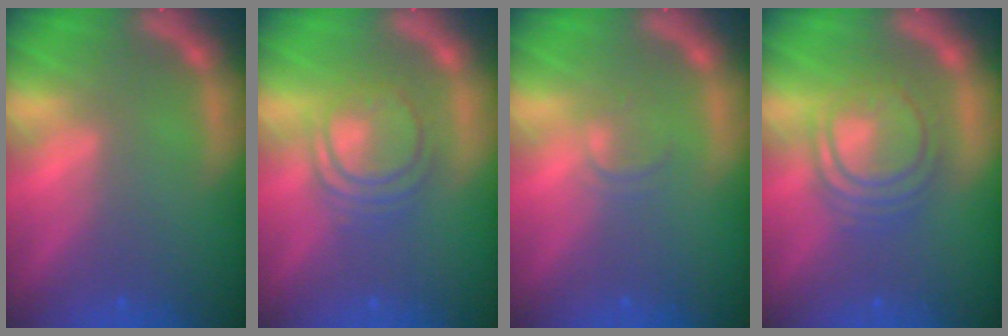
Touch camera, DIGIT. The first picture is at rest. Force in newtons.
{"total": 5.6}
{"total": 1.4}
{"total": 6.5}